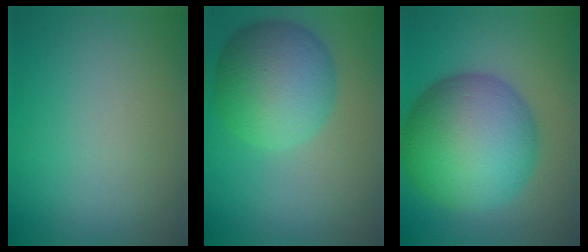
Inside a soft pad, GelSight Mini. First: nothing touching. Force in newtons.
{"total": 8.5, "press": 8.5, "slide": 0.1}
{"total": 13.3, "press": 13.3, "slide": 0.1}